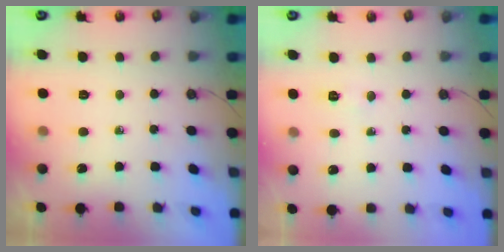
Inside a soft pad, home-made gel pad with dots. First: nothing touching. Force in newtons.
{"total": 3.0, "press": 3.0, "slide": 0.5}